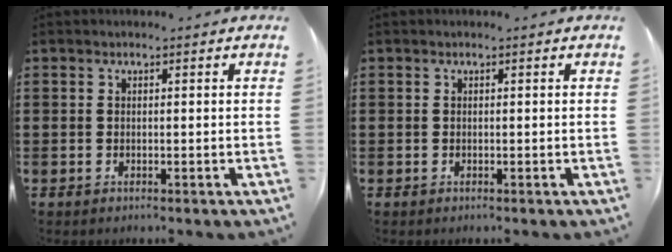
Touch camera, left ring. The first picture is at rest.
{"total": 0.0}